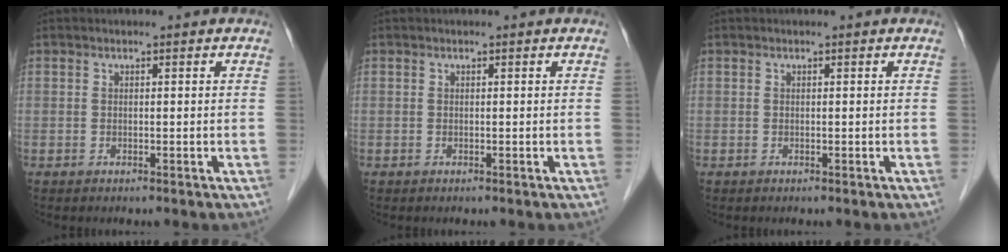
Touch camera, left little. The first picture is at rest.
{"total": 0.0}
{"total": 0.0}